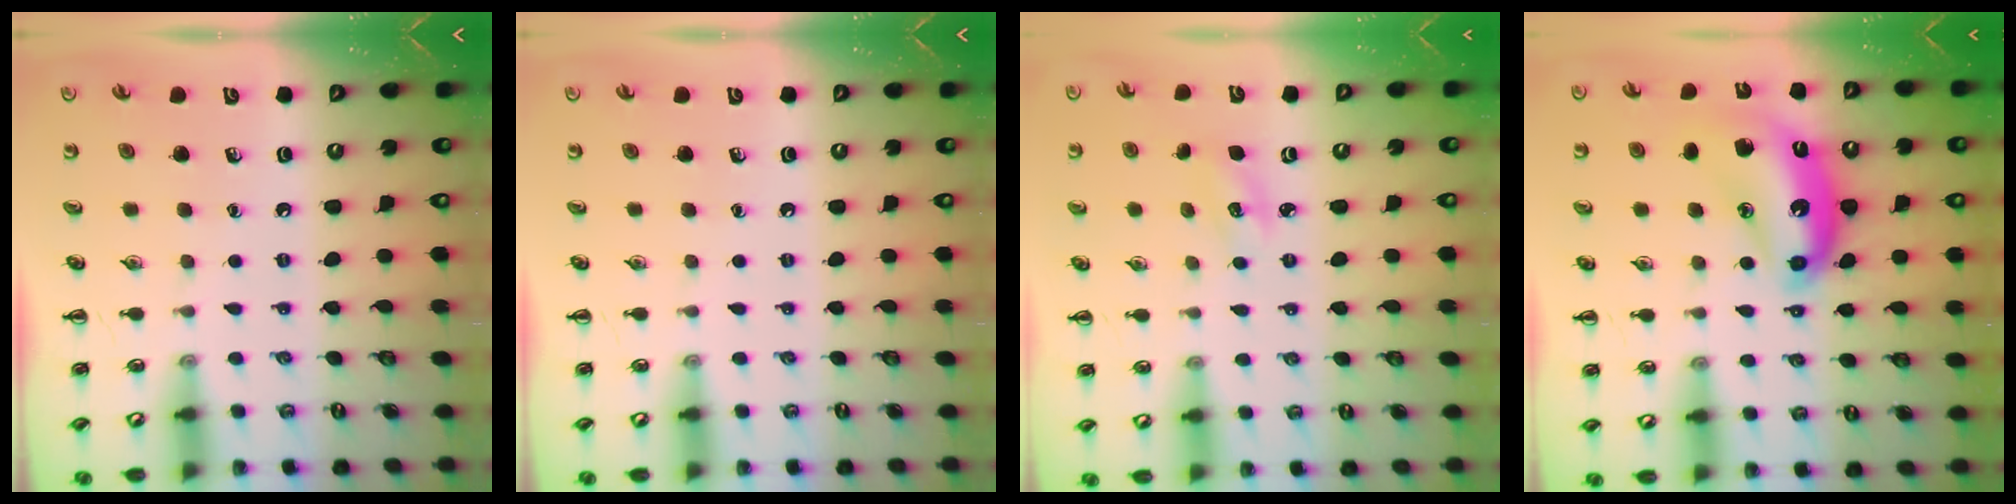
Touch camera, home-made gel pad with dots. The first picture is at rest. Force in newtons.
{"total": 0.0}
{"total": 3.5, "press": 3.4, "slide": 1.0}
{"total": 13.6, "press": 13.6, "slide": 1.1}